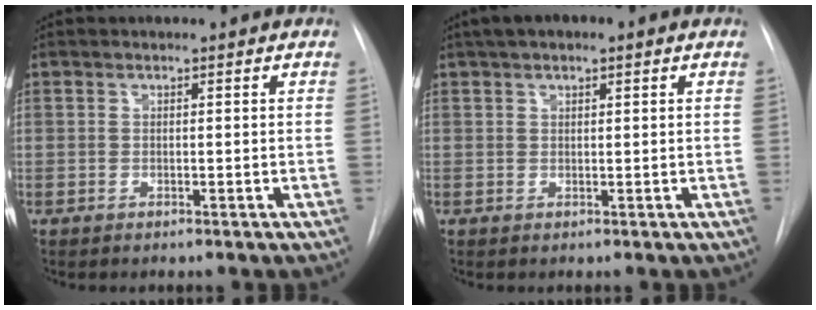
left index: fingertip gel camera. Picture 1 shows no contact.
{"total": 3.9, "force": [2.3, 1.3, 2.8], "torque": [-0.048, 0.023, 0.036]}